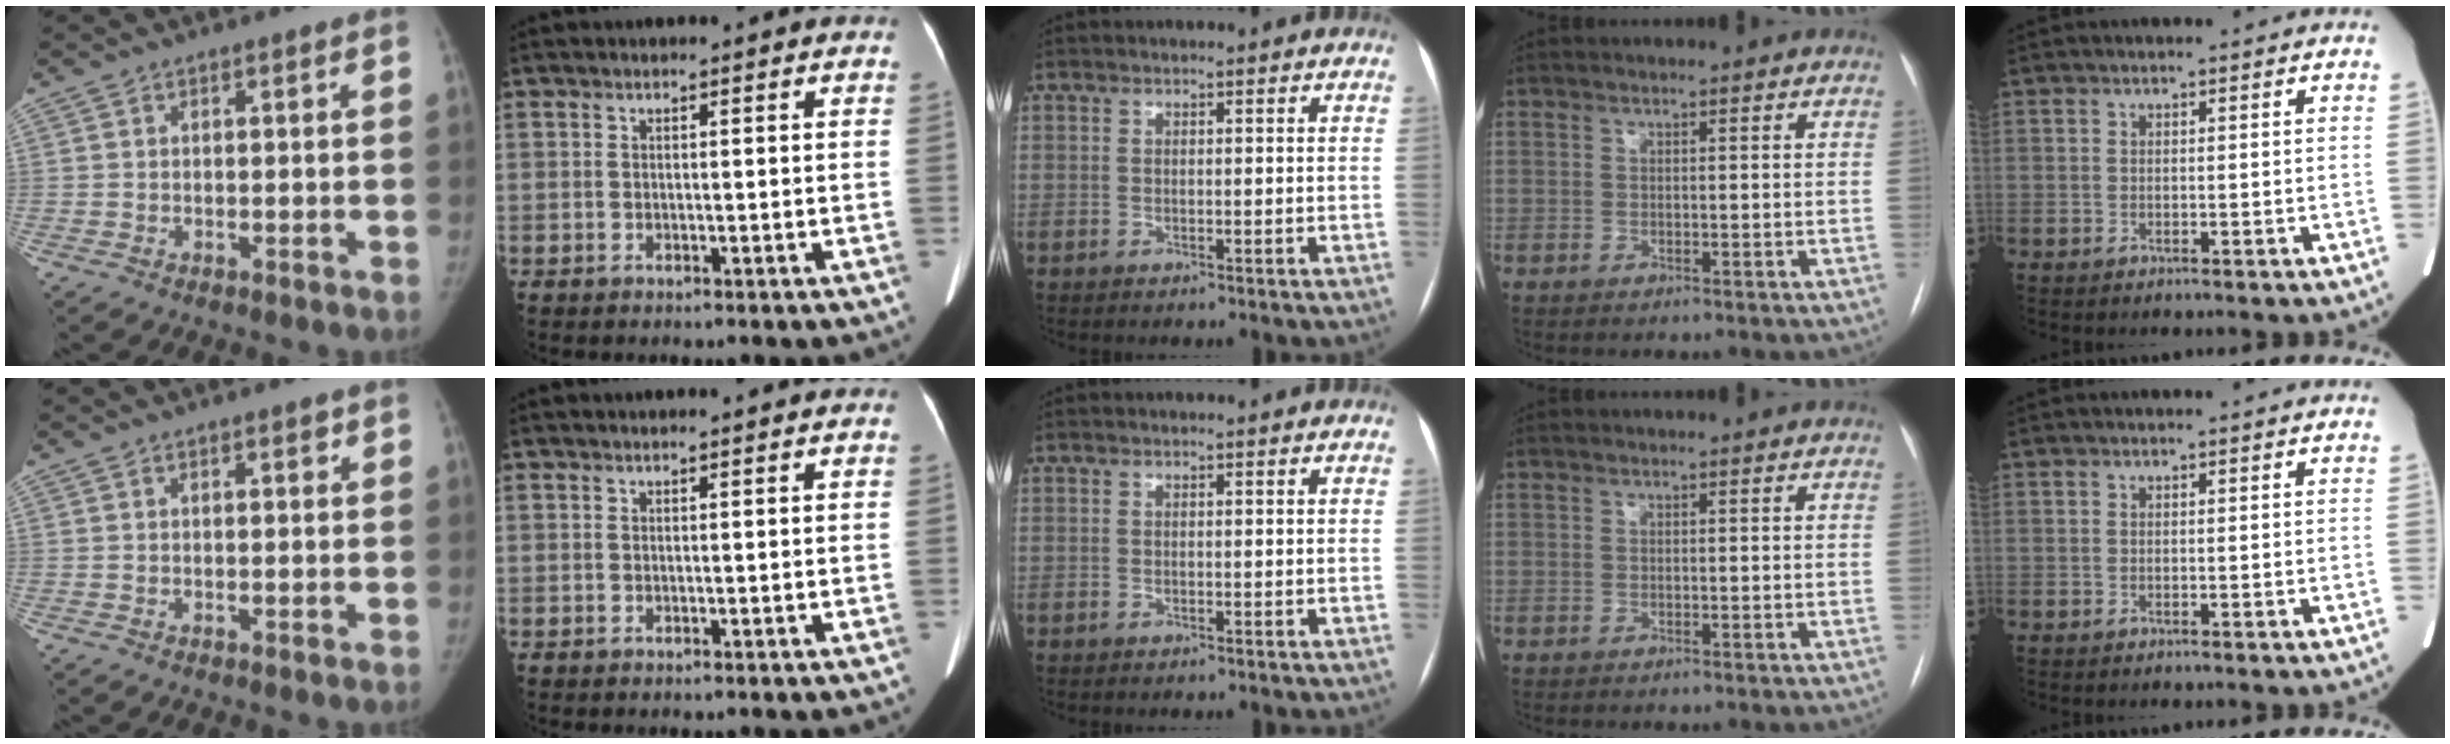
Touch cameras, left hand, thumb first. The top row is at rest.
{"thumb": {"total": 1.3, "force": [0.8, 0.4, 0.9], "torque": [-0.009, -0.001, 0.010]}, "index": {"total": 1.1, "force": [1.0, -0.1, 0.5], "torque": [-0.009, 0.011, 0.014]}}